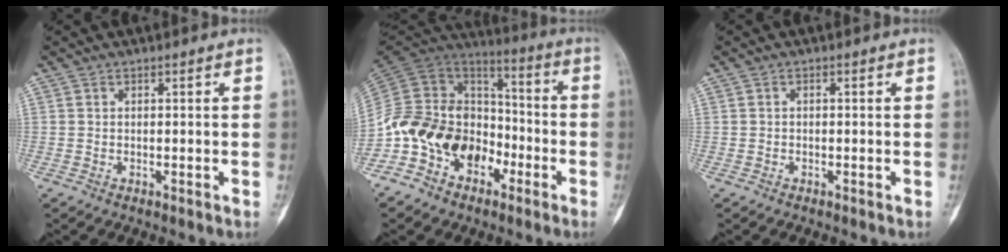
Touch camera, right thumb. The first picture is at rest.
{"total": 19.6, "force": [-9.0, 14.2, 9.9], "torque": [-0.168, 0.091, -0.169]}
{"total": 0.0}